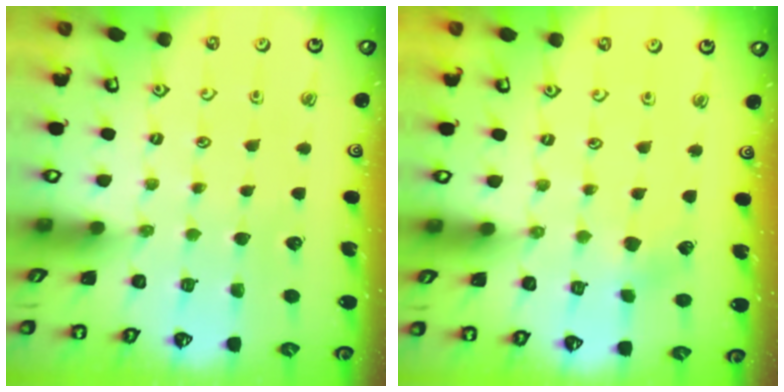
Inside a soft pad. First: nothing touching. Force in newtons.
{"total": 2.0, "press": 1.9, "slide": 0.3}